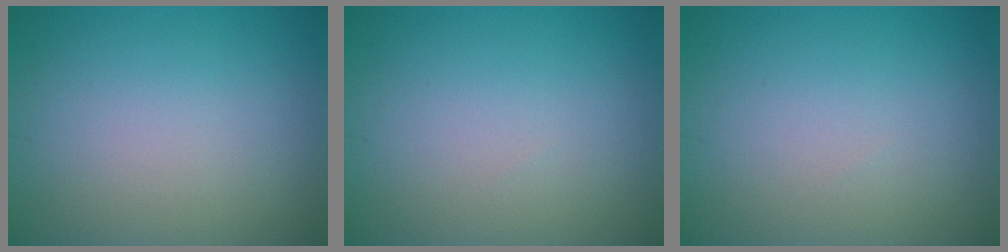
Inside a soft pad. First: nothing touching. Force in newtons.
{"total": 0.0}
{"total": 0.0}